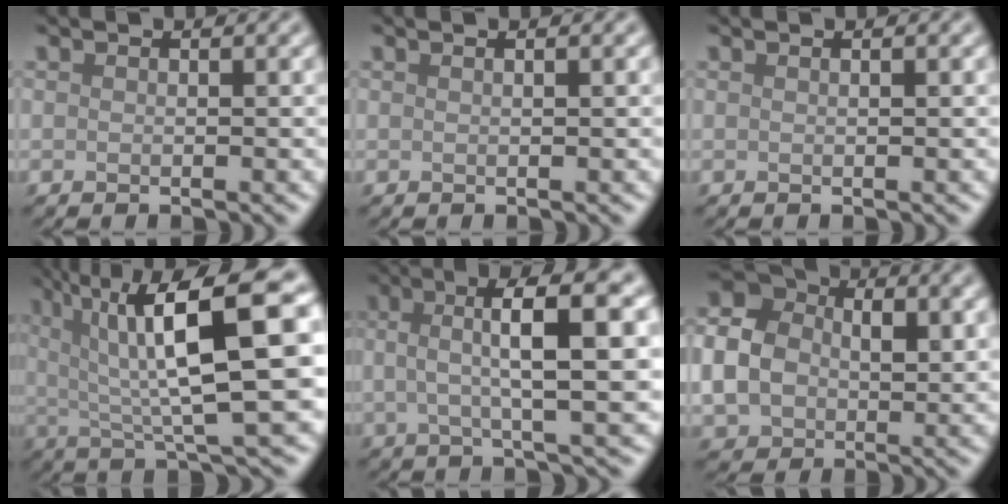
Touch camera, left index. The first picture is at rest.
{"total": 1.0, "force": [0.5, 0.3, 0.8], "torque": [-0.010, 0.003, 0.003]}
{"total": 0.7, "force": [0.4, 0.2, 0.6], "torque": [-0.006, 0.005, 0.002]}
{"total": 12.5, "force": [3.5, 3.0, 11.6], "torque": [-0.167, 0.019, 0.059]}
{"total": 8.2, "force": [1.7, 1.7, 7.8], "torque": [-0.111, 0.021, 0.022]}
{"total": 8.2, "force": [0.4, 6.3, 5.3], "torque": [-0.116, 0.000, 0.006]}